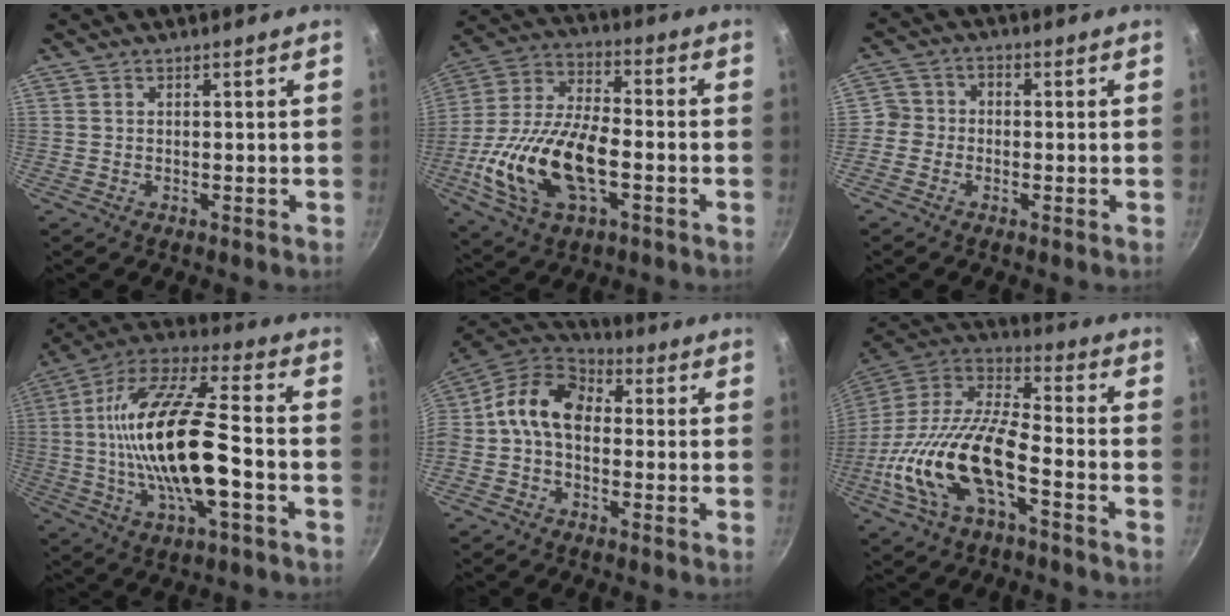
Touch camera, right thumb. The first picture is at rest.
{"total": 20.6, "force": [-5.1, 10.6, 16.8], "torque": [-0.320, 0.029, -0.099]}
{"total": 4.0, "force": [-1.6, 3.4, 1.2], "torque": [-0.001, 0.017, -0.044]}
{"total": 22.3, "force": [-2.9, 7.8, 20.7], "torque": [-0.387, 0.026, -0.061]}
{"total": 12.2, "force": [0.4, 8.8, 8.4], "torque": [-0.128, 0.039, -0.015]}
{"total": 21.4, "force": [-7.3, 9.2, 17.9], "torque": [-0.344, 0.044, -0.155]}